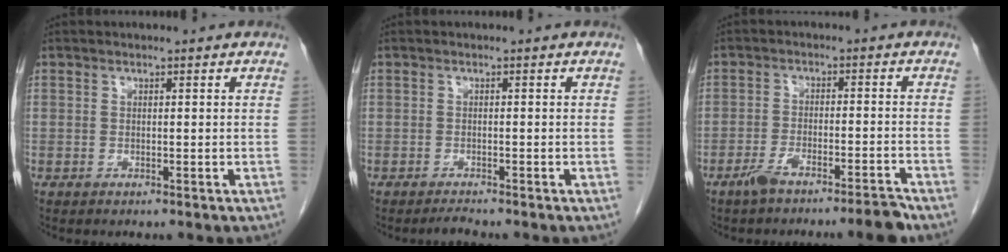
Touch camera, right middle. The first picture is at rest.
{"total": 1.1, "force": [-1.0, -0.3, 0.3], "torque": [-0.011, -0.007, -0.015]}
{"total": 5.9, "force": [-4.8, 0.0, 3.5], "torque": [-0.057, 0.000, -0.083]}